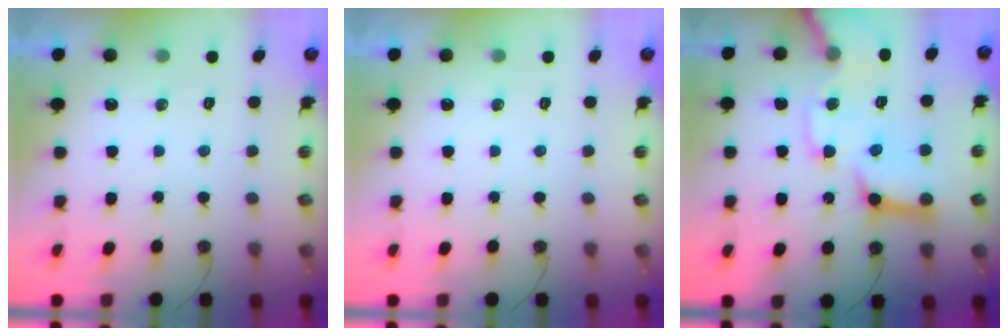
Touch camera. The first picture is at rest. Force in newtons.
{"total": 0.0}
{"total": 20.4, "press": 20.2, "slide": 2.7}